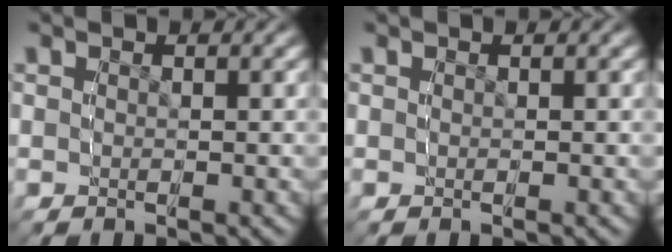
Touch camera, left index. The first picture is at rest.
{"total": 0.0}